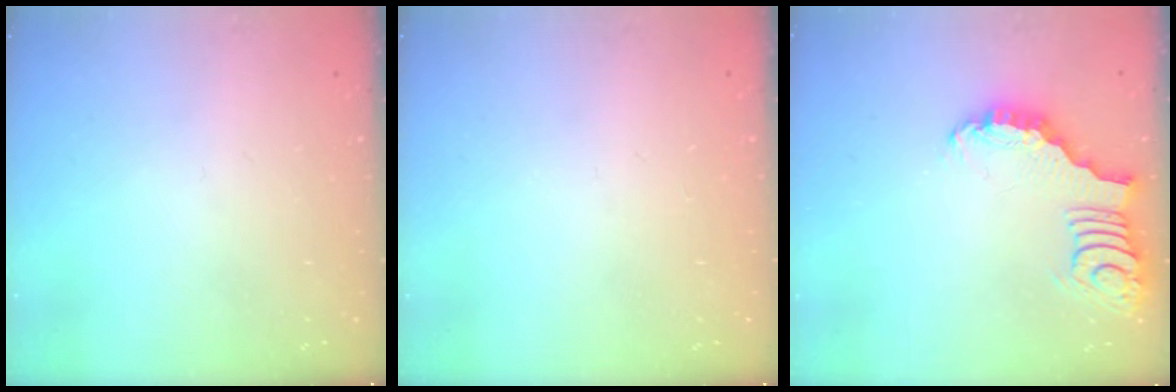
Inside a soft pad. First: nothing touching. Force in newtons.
{"total": 1.6, "press": 1.5, "slide": 0.5}
{"total": 3.4, "press": 3.4, "slide": 0.3}